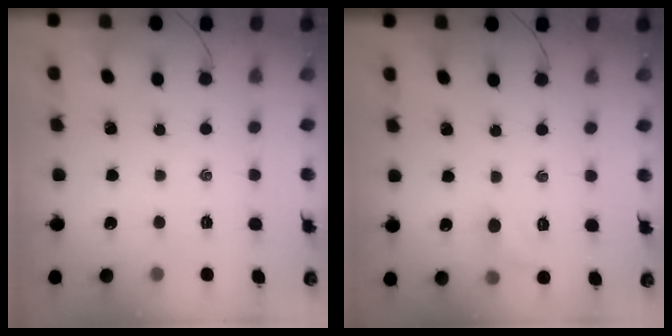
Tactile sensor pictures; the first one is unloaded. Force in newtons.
{"total": 6.6, "press": 6.3, "slide": 1.9}